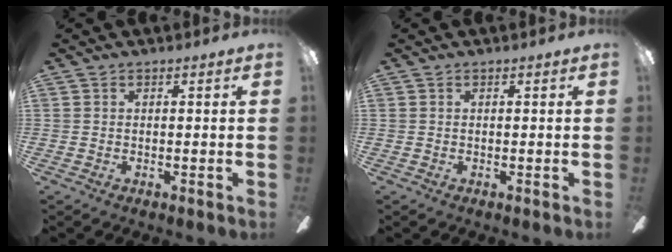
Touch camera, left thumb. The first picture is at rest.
{"total": 0.0}